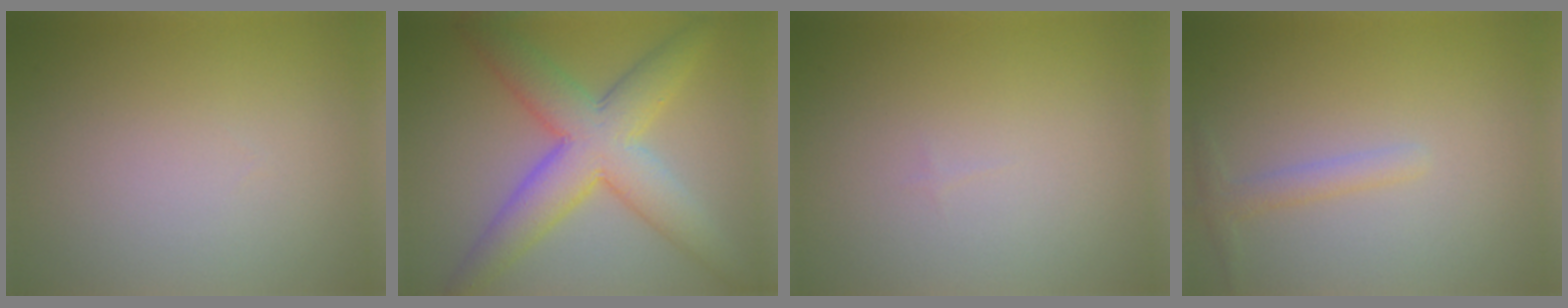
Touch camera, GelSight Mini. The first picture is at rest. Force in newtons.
{"total": 8.2, "press": 8.2, "slide": 0.2}
{"total": 0.0}
{"total": 1.5, "press": 1.5, "slide": 0.0}